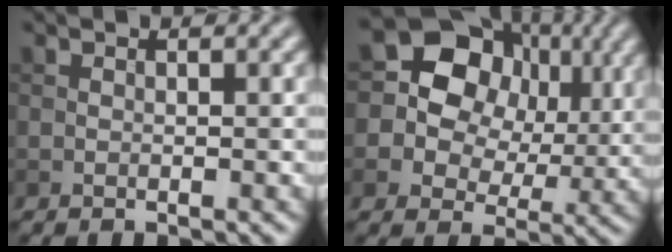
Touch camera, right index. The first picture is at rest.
{"total": 11.5, "force": [3.1, 9.4, 5.8], "torque": [-0.108, 0.031, 0.037]}